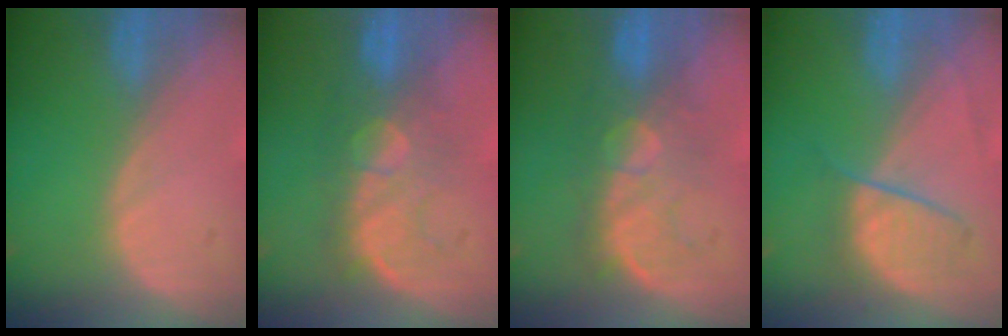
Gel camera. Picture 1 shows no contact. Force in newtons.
{"total": 8.1, "press": 7.9, "slide": 1.8}
{"total": 8.1, "press": 7.9, "slide": 1.9}
{"total": 4.9, "press": 4.9, "slide": 0.5}